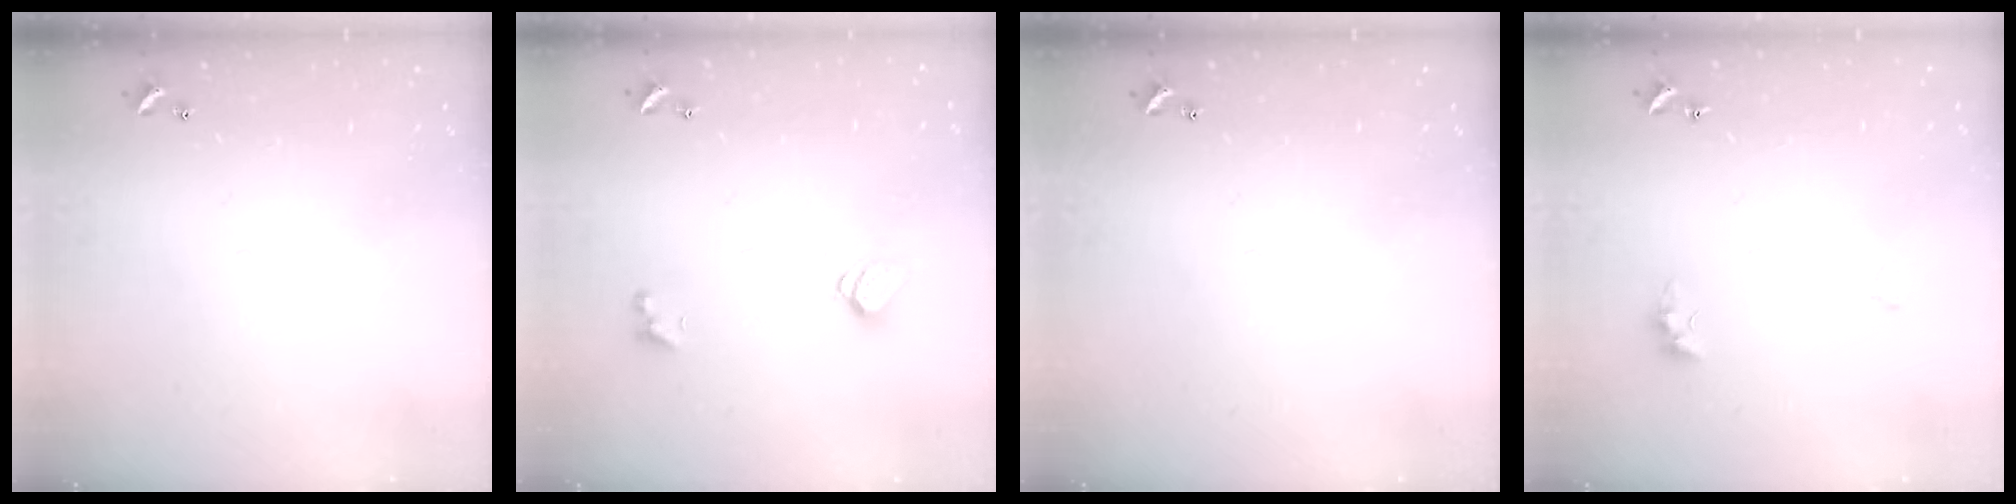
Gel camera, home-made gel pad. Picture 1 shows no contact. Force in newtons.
{"total": 1.6, "press": 1.5, "slide": 0.4}
{"total": 0.0}
{"total": 4.9, "press": 4.8, "slide": 0.7}